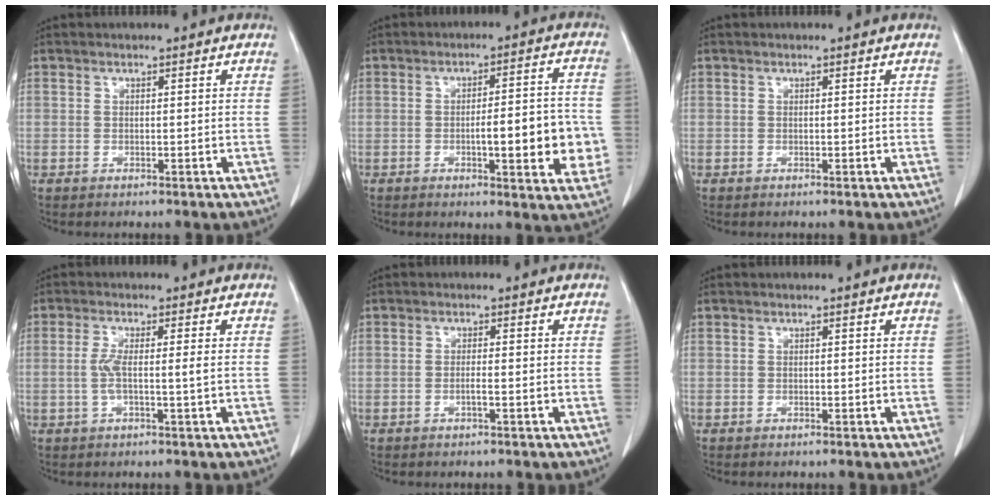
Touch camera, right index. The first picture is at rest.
{"total": 11.0, "force": [-2.1, 2.4, 10.5], "torque": [-0.133, 0.012, -0.022]}
{"total": 0.0}
{"total": 3.2, "force": [-0.3, -0.1, 3.2], "torque": [-0.068, 0.001, -0.005]}
{"total": 1.2, "force": [-0.4, -0.1, 1.1], "torque": [-0.020, 0.000, -0.009]}
{"total": 0.0}